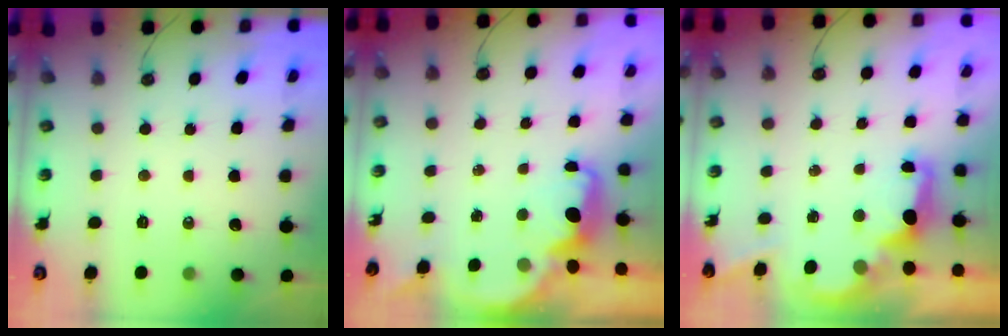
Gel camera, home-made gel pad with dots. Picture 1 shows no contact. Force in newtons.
{"total": 2.2, "press": 2.1, "slide": 0.6}
{"total": 2.9, "press": 2.8, "slide": 0.5}